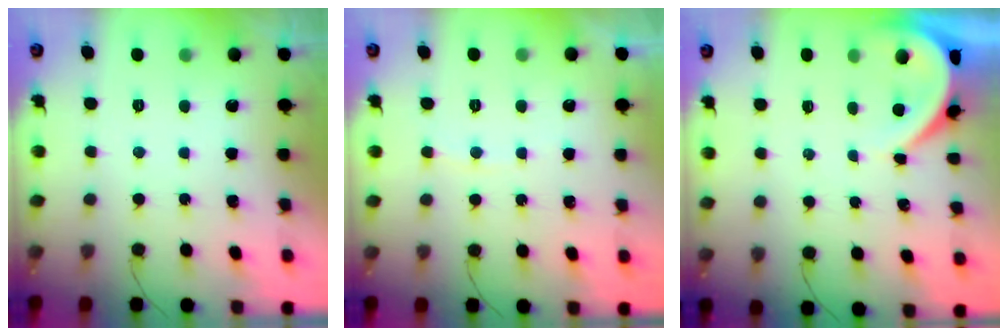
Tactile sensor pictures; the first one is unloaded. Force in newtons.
{"total": 2.9, "press": 2.9, "slide": 0.3}
{"total": 3.3, "press": 3.3, "slide": 0.6}